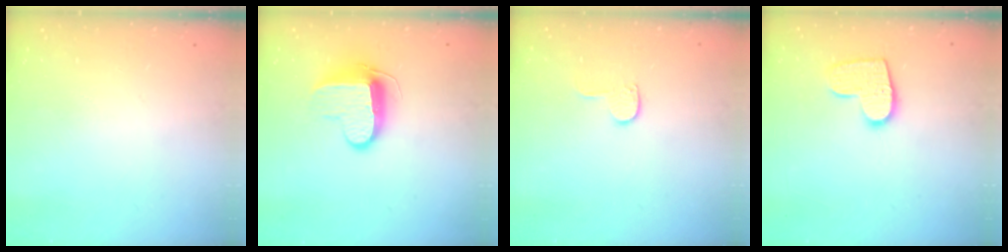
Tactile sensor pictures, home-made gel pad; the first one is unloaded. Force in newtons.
{"total": 9.4, "press": 9.4, "slide": 0.7}
{"total": 6.9, "press": 6.9, "slide": 0.5}
{"total": 11.3, "press": 11.3, "slide": 0.7}